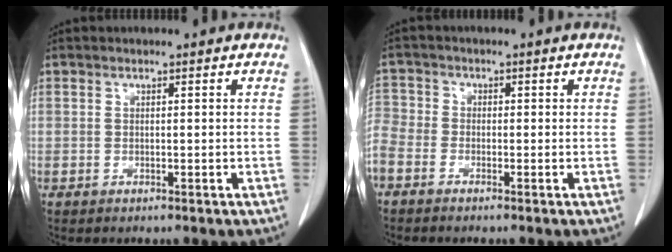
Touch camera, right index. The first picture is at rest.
{"total": 7.1, "force": [-3.7, 5.4, 2.7], "torque": [-0.100, 0.005, -0.078]}